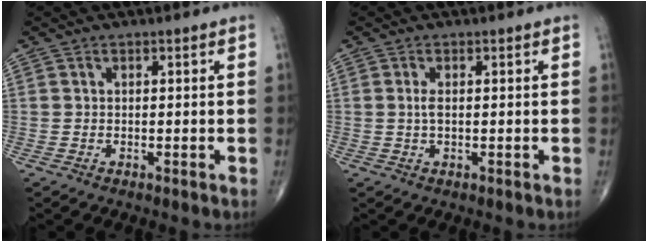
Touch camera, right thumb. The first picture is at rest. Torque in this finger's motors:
{"motor_torque": [-0.44, 0.09, 0.21, 0.26, 0.01]}